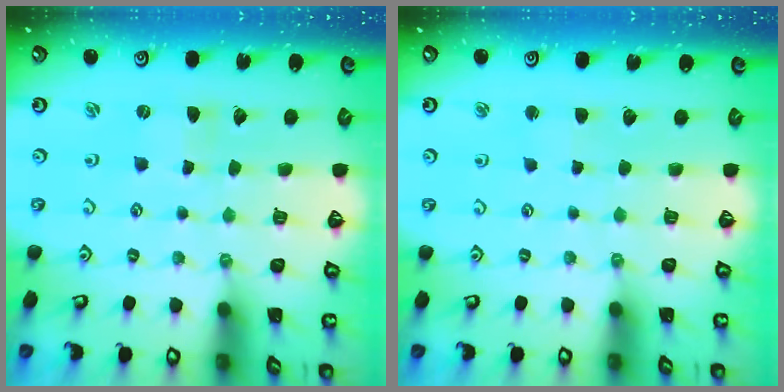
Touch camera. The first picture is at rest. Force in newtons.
{"total": 1.6, "press": 1.5, "slide": 0.2}